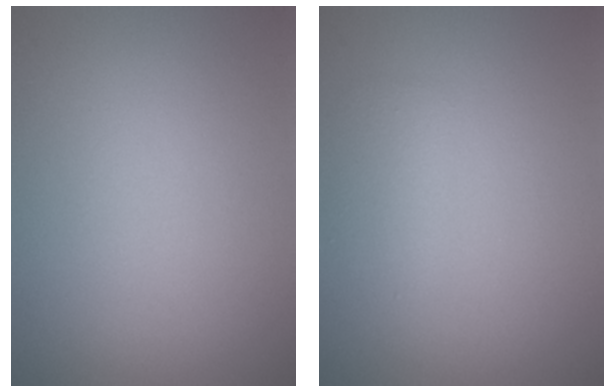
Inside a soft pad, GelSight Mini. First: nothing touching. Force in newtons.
{"total": 1.4, "press": 1.4, "slide": 0.2}